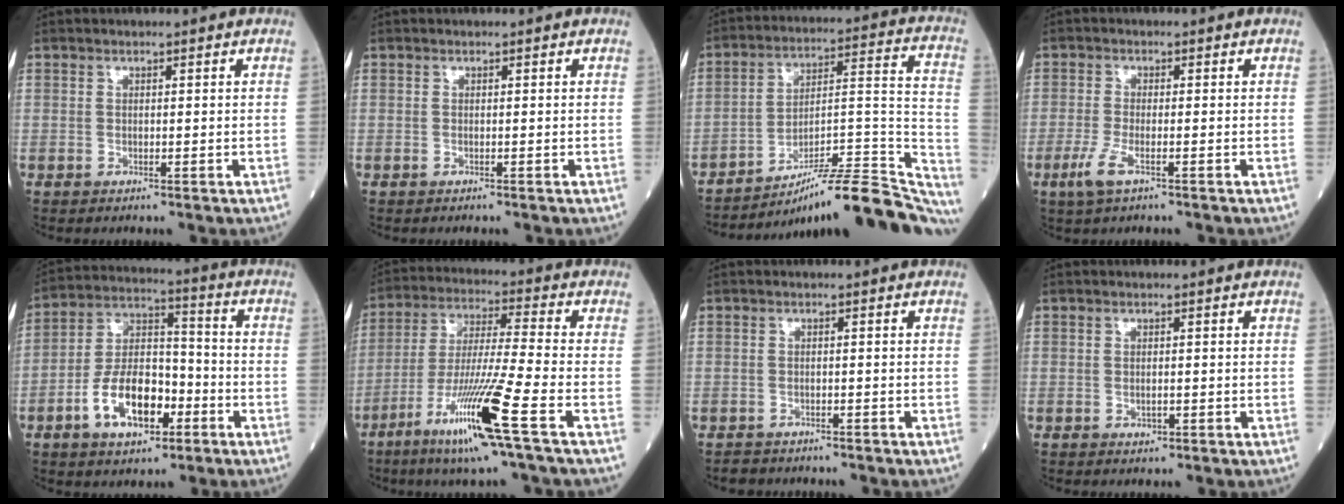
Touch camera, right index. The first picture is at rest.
{"total": 0.0}
{"total": 24.7, "force": [-21.7, 1.6, 11.6], "torque": [-0.087, 0.024, -0.312]}
{"total": 3.8, "force": [-2.1, 0.7, 3.1], "torque": [-0.077, -0.010, -0.044]}
{"total": 12.1, "force": [-5.1, 5.9, 9.3], "torque": [-0.187, 0.014, -0.088]}
{"total": 14.5, "force": [-7.3, -1.5, 12.5], "torque": [-0.248, -0.034, -0.136]}
{"total": 2.3, "force": [-2.1, 1.0, 0.1], "torque": [-0.006, 0.000, -0.033]}
{"total": 1.0, "force": [-0.4, 0.6, 0.8], "torque": [-0.014, -0.002, -0.004]}